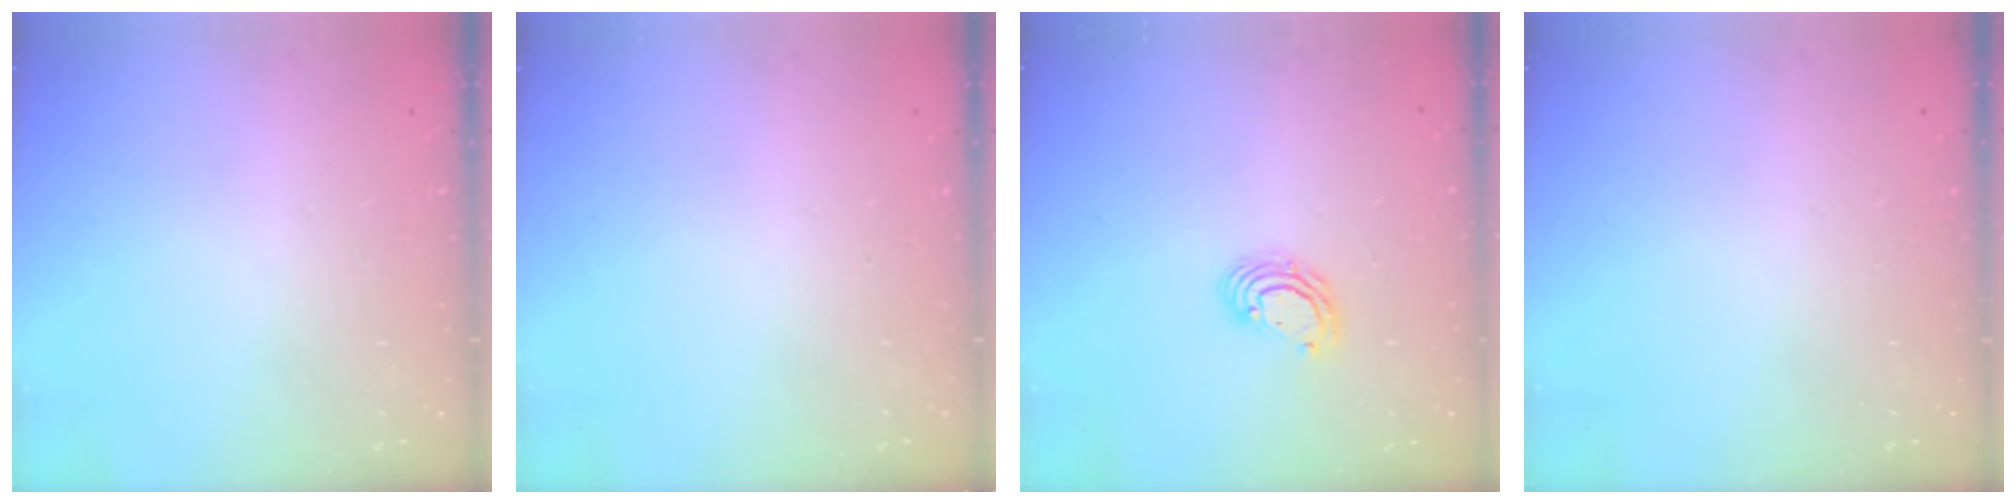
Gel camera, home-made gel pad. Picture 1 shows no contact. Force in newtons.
{"total": 0.0}
{"total": 5.7, "press": 5.7, "slide": 0.2}
{"total": 0.0}